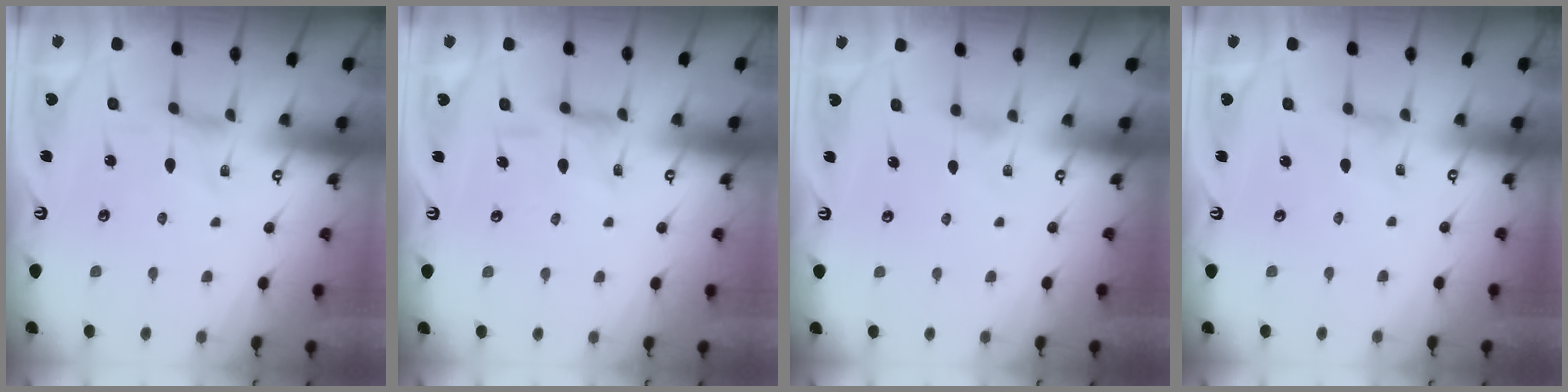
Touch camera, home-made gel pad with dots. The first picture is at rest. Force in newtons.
{"total": 7.3, "press": 7.3, "slide": 0.6}
{"total": 1.8, "press": 1.7, "slide": 0.3}
{"total": 0.9, "press": 0.8, "slide": 0.4}